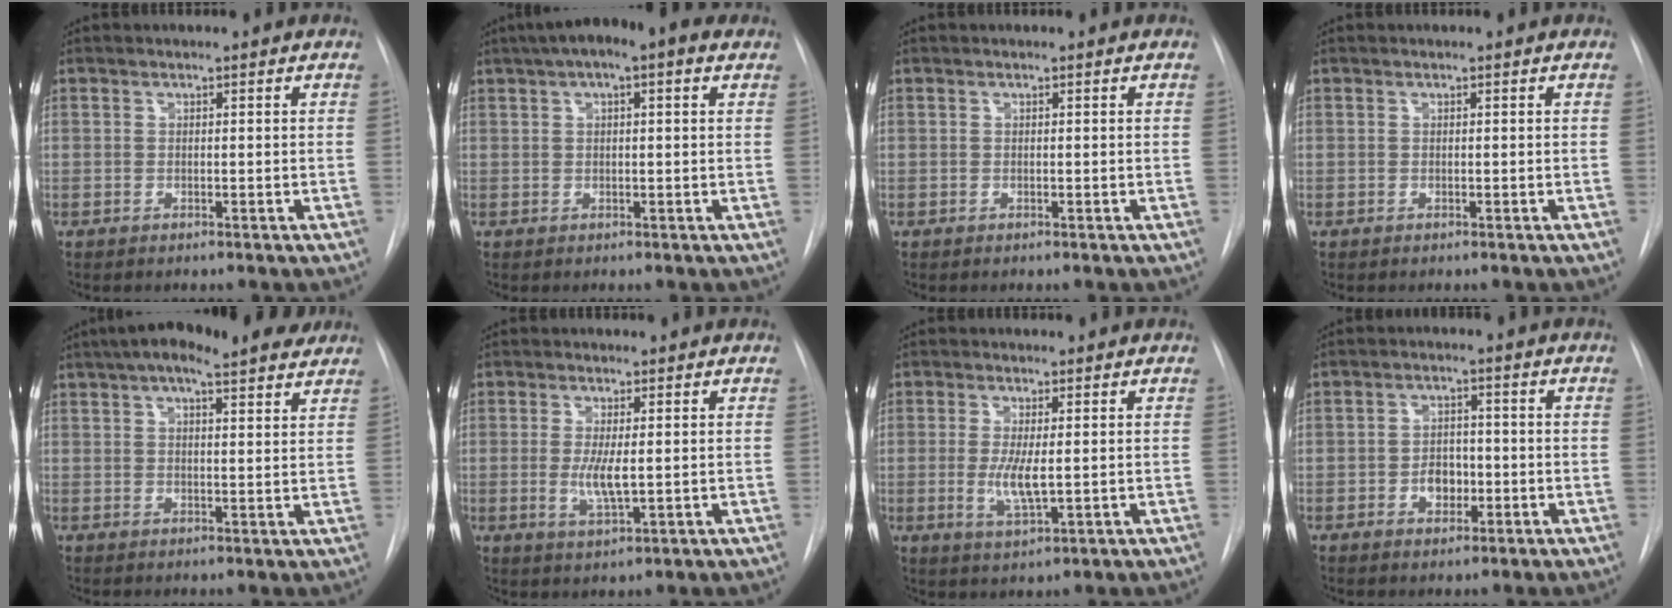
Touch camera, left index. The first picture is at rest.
{"total": 8.9, "force": [5.1, 2.4, 6.9], "torque": [-0.111, 0.042, 0.072]}
{"total": 0.0}
{"total": 0.0}
{"total": 14.6, "force": [11.1, 3.8, 8.6], "torque": [-0.146, 0.042, 0.151]}
{"total": 4.4, "force": [0.0, 1.0, 4.3], "torque": [-0.088, -0.011, 0.003]}
{"total": 4.9, "force": [-0.1, 1.1, 4.7], "torque": [-0.098, -0.013, 0.003]}
{"total": 3.9, "force": [-1.1, 2.8, 2.5], "torque": [-0.036, 0.006, -0.015]}